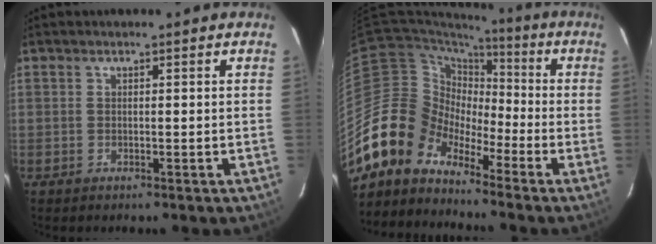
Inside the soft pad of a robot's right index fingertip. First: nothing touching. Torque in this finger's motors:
{"motor_torque": [0.79, -0.71, -0.05, -0.21]}